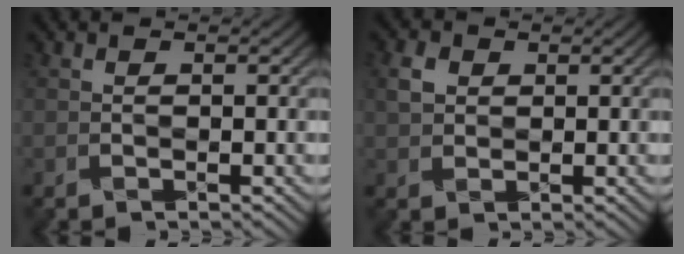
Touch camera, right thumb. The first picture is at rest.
{"total": 2.5, "force": [1.0, 2.1, 1.0], "torque": [-0.024, 0.003, 0.017]}